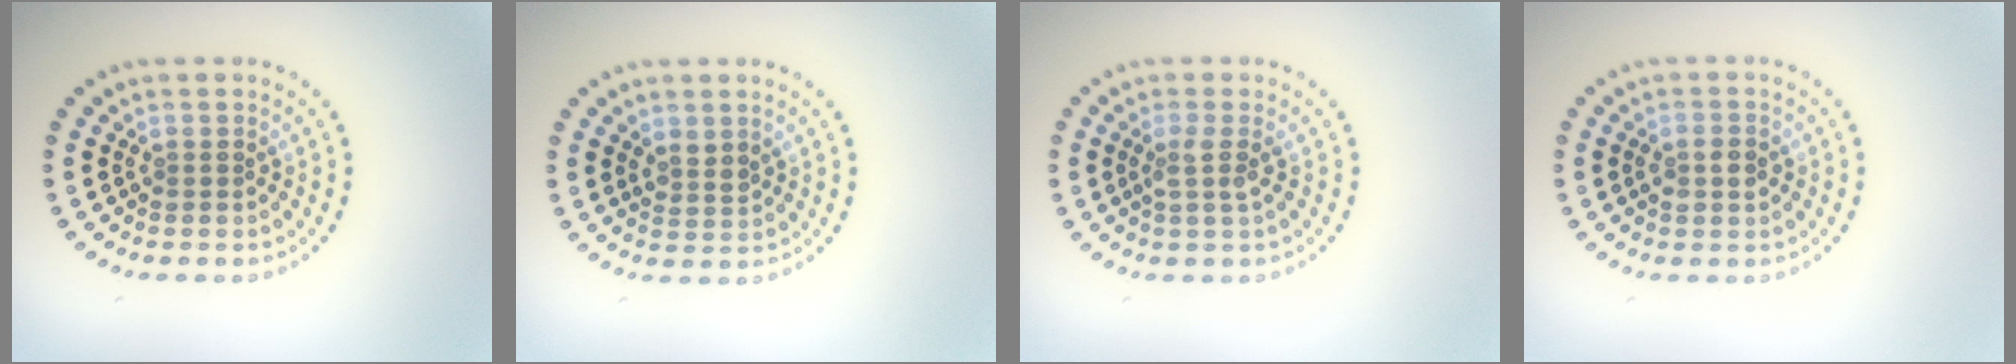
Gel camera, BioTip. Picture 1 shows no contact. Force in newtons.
{"total": 1.4, "press": 1.1, "slide": 0.8}
{"total": 1.6, "press": 1.2, "slide": 1.1}
{"total": 1.5, "press": 1.4, "slide": 0.3}